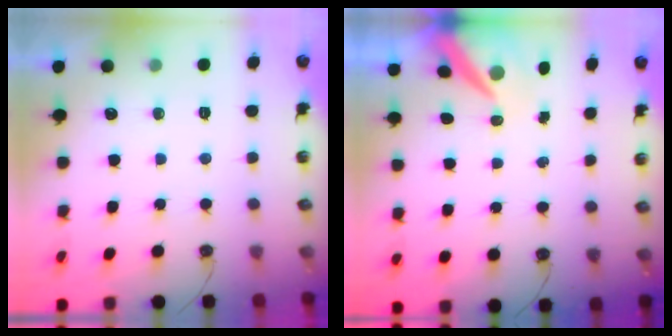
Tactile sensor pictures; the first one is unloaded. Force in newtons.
{"total": 7.8, "press": 7.7, "slide": 1.0}